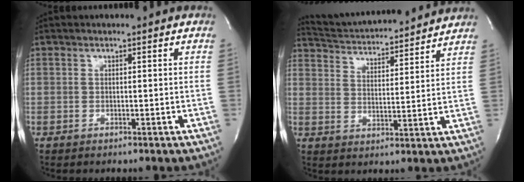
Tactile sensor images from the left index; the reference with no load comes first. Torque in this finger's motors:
{"motor_torque": [-0.39, -0.50, 0.07, 0.06]}